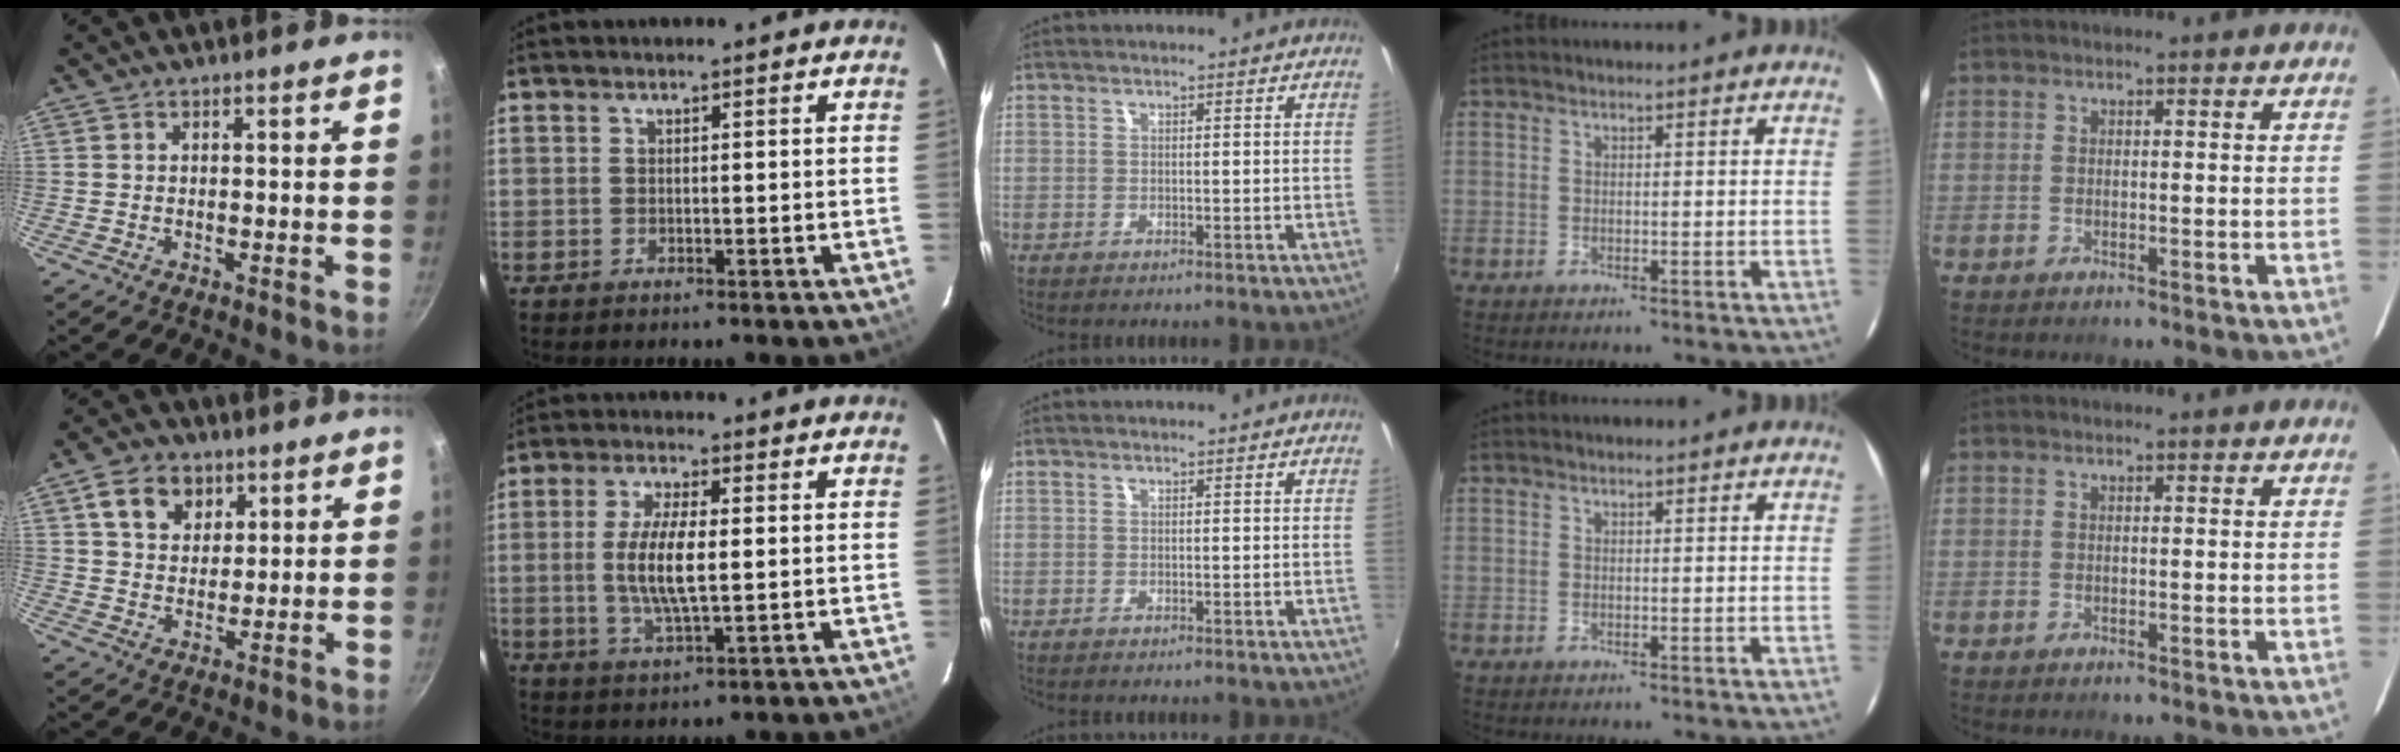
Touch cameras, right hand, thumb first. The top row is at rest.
{"thumb": {"total": 8.3, "force": [3.7, 6.2, 4.1], "torque": [-0.044, -0.006, 0.062]}, "index": {"total": 8.6, "force": [0.0, 2.4, 8.3], "torque": [-0.165, -0.005, 0.001]}}